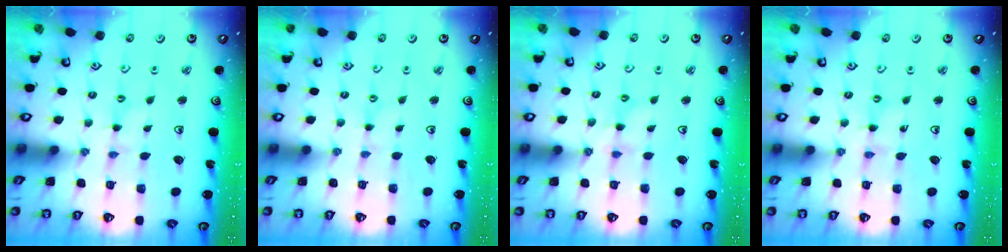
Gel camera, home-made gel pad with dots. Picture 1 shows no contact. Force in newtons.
{"total": 0.0}
{"total": 2.6, "press": 2.6, "slide": 0.3}
{"total": 0.5, "press": 0.5, "slide": 0.2}